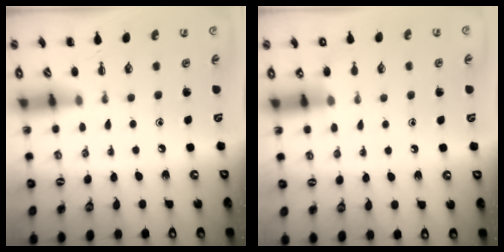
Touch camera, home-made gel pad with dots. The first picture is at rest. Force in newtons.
{"total": 4.8, "press": 4.5, "slide": 1.6}